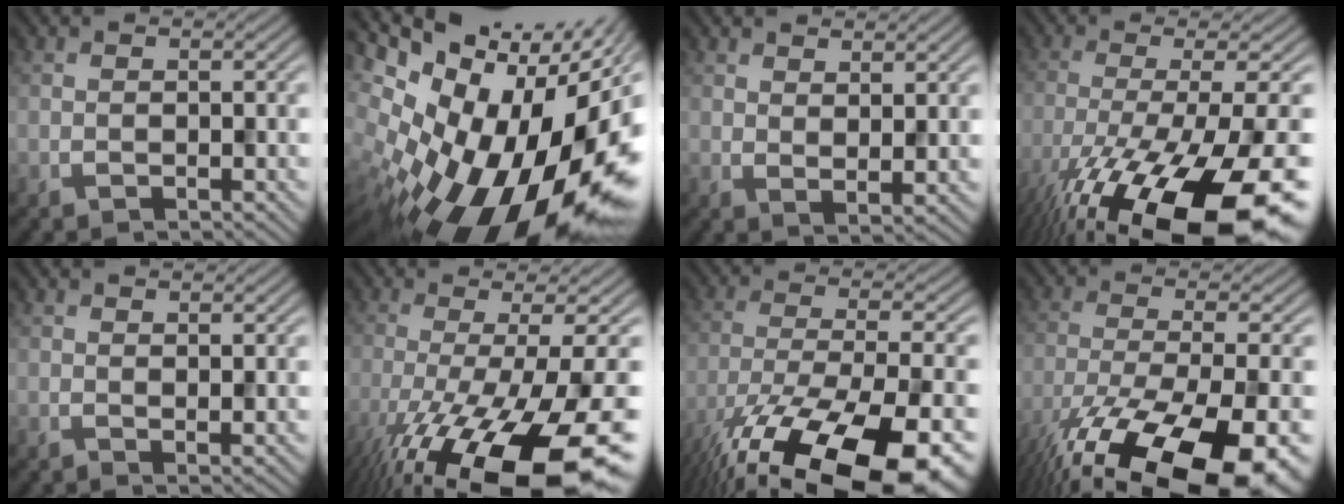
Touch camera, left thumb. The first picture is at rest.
{"total": 19.2, "force": [-3.4, 11.0, 15.4], "torque": [-0.243, -0.045, -0.033]}
{"total": 2.0, "force": [2.0, 0.2, 0.5], "torque": [-0.015, -0.009, 0.050]}
{"total": 18.5, "force": [-11.0, 4.7, 14.1], "torque": [-0.230, -0.029, -0.164]}
{"total": 0.9, "force": [0.8, 0.1, 0.4], "torque": [-0.001, 0.002, 0.023]}
{"total": 17.7, "force": [-8.6, 4.4, 14.8], "torque": [-0.229, -0.034, -0.125]}
{"total": 18.2, "force": [-13.2, 5.8, 11.1], "torque": [-0.184, -0.055, -0.187]}
{"total": 17.1, "force": [-11.7, 5.3, 11.4], "torque": [-0.214, -0.063, -0.162]}